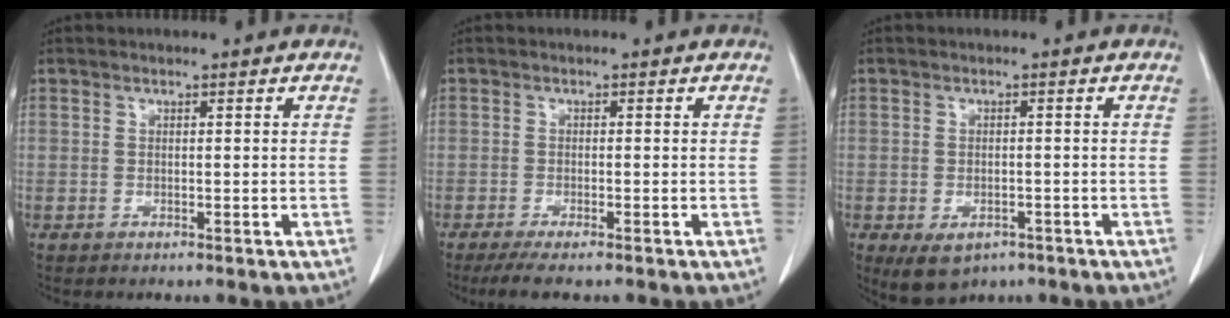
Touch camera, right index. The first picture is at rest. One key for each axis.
{"total": 4.8, "fx": -3.7, "fy": 0.5, "fz": 3.0, "tx": -0.046, "ty": -0.011, "tz": -0.057}
{"total": 5.1, "fx": -2.9, "fy": 3.2, "fz": 2.7, "tx": -0.040, "ty": -0.005, "tz": -0.031}